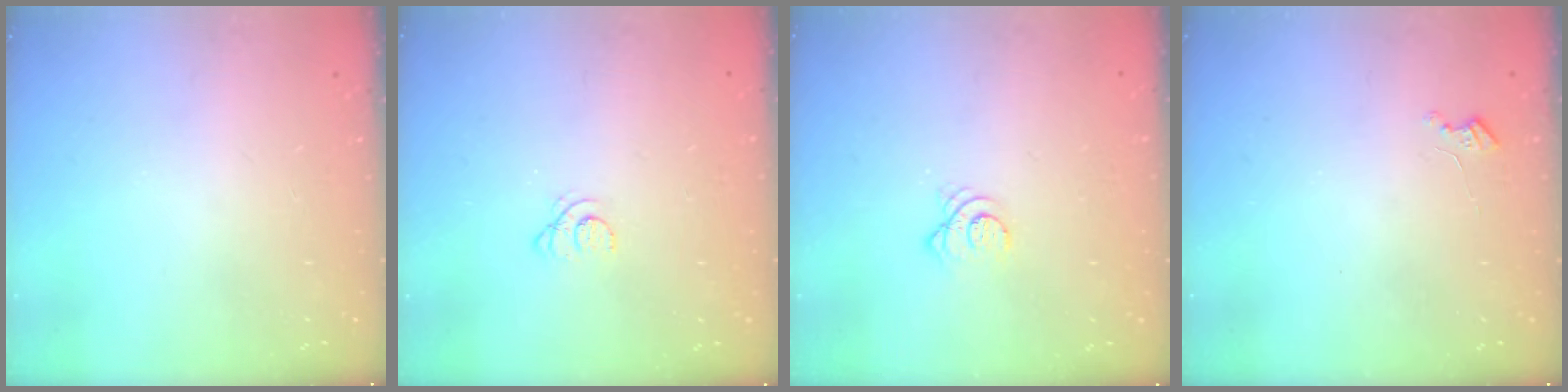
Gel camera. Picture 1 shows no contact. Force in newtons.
{"total": 1.5, "press": 1.5, "slide": 0.2}
{"total": 3.1, "press": 3.1, "slide": 0.2}
{"total": 2.7, "press": 2.7, "slide": 0.3}